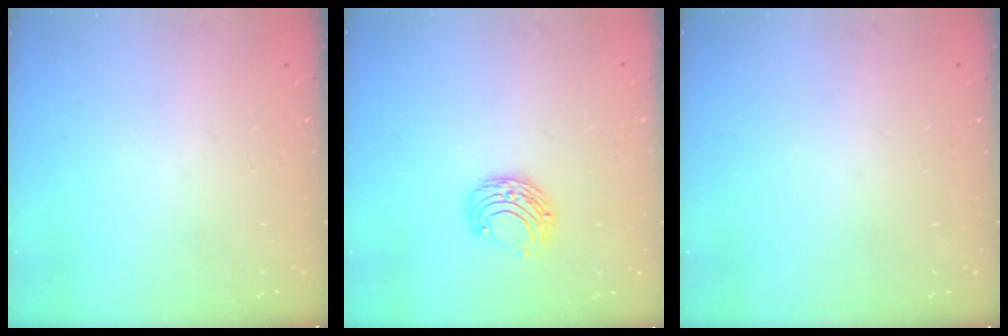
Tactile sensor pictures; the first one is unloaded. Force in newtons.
{"total": 7.5, "press": 7.5, "slide": 0.7}
{"total": 0.0}